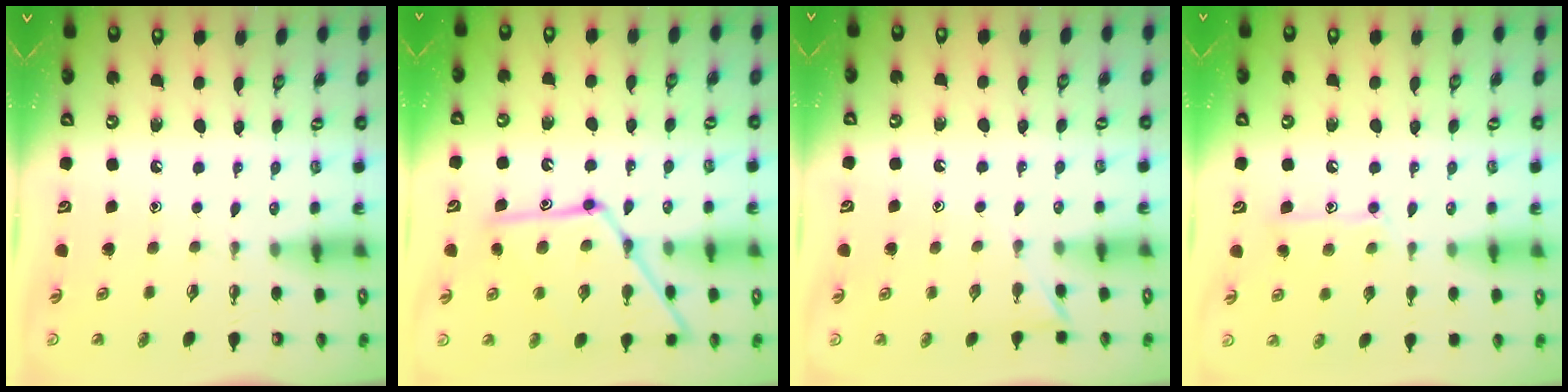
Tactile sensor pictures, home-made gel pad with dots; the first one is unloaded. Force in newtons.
{"total": 15.9, "press": 15.9, "slide": 1.1}
{"total": 3.8, "press": 3.8, "slide": 0.5}
{"total": 9.7, "press": 9.7, "slide": 0.7}